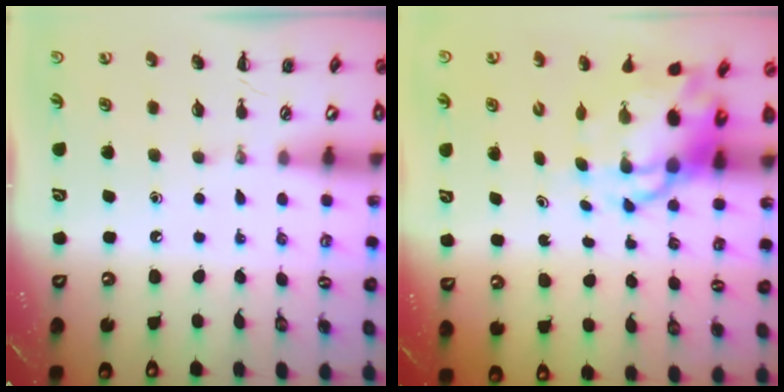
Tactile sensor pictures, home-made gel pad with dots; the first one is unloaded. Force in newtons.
{"total": 9.3, "press": 8.9, "slide": 2.7}